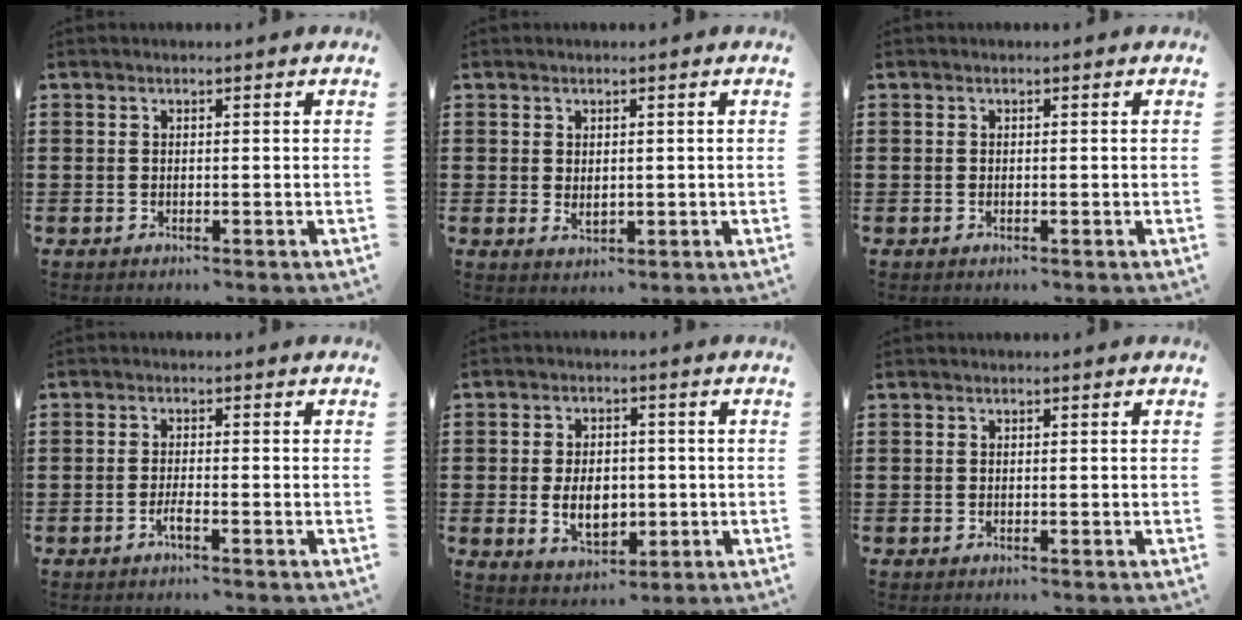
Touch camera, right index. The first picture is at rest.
{"total": 1.6, "force": [0.4, 0.9, 1.3], "torque": [-0.025, 0.002, 0.008]}
{"total": 0.0}
{"total": 1.9, "force": [-1.1, 0.2, 1.5], "torque": [-0.034, -0.005, -0.022]}
{"total": 6.3, "force": [-0.7, 4.3, 4.6], "torque": [-0.080, 0.001, -0.017]}
{"total": 0.0}